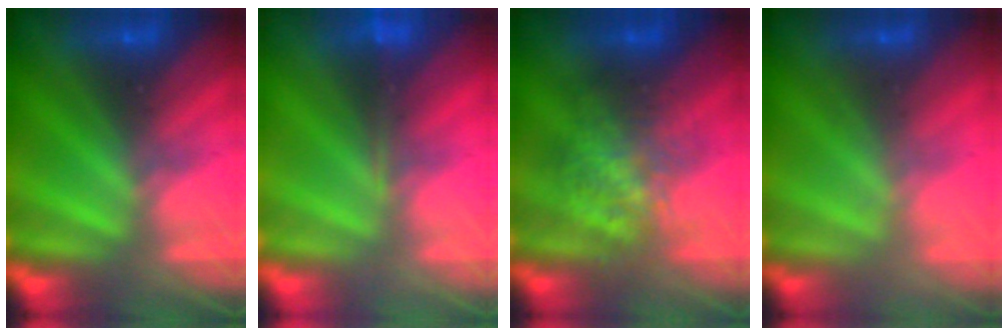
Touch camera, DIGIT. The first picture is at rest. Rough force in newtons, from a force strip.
{"total": 1.6}
{"total": 2.2}
{"total": 2.0}